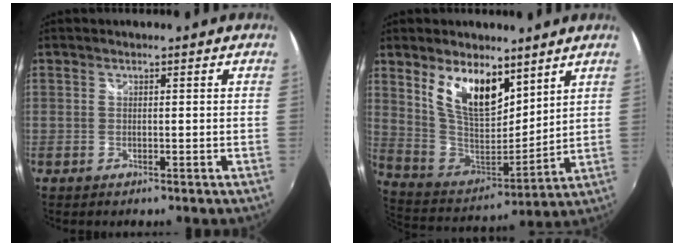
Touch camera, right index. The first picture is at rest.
{"total": 14.9, "force": [8.2, 7.3, 10.1], "torque": [-0.194, -0.002, 0.165]}